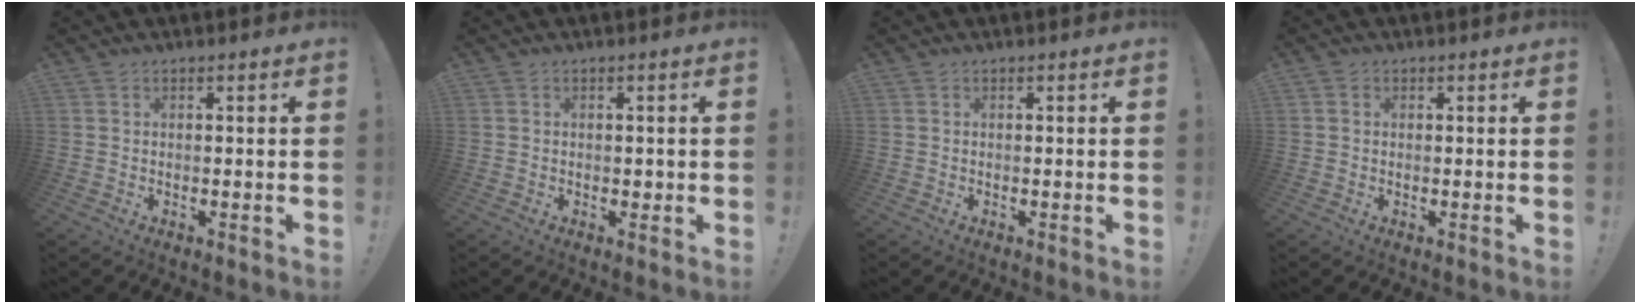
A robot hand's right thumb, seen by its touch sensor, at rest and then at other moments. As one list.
[{"total": 0.9, "force": [0.1, 0.8, 0.4], "torque": [-0.006, 0.005, 0.001]}, {"total": 0.0}, {"total": 0.9, "force": [0.0, 0.9, 0.2], "torque": [0.000, 0.001, 0.000]}]